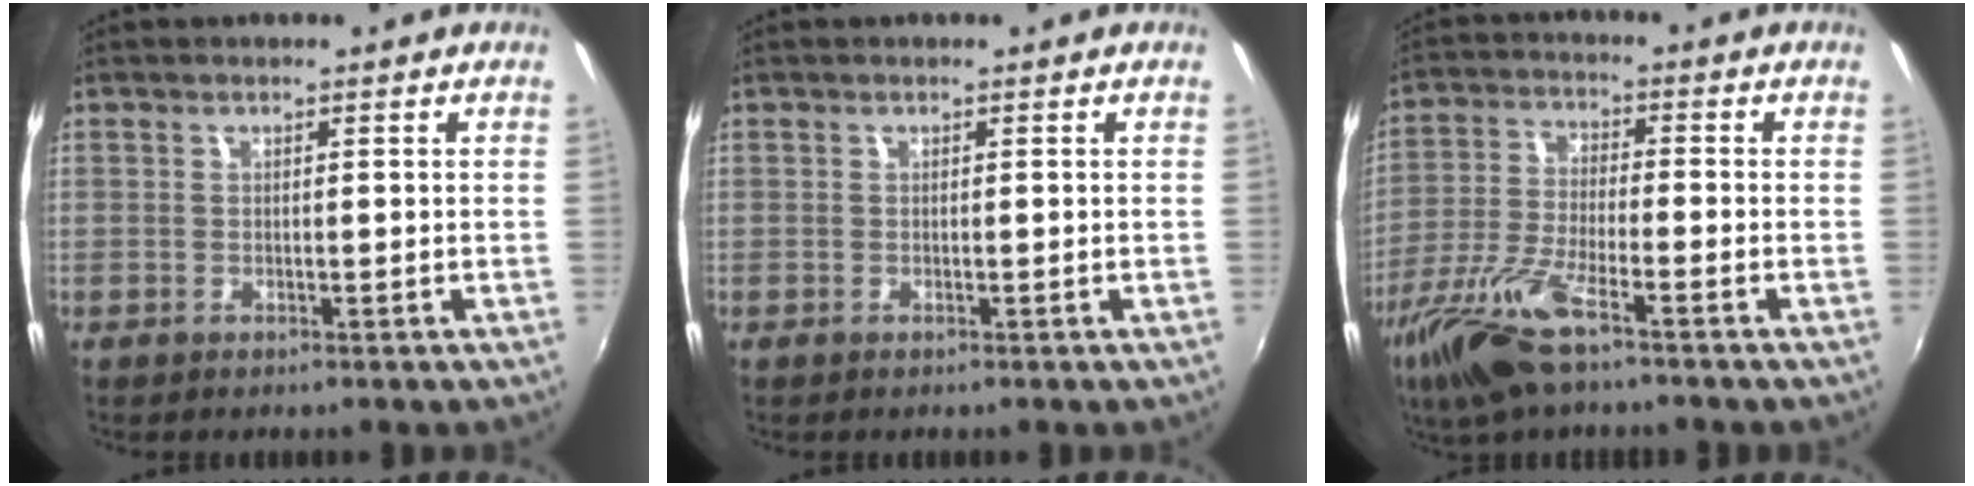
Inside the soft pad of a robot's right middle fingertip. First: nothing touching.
{"total": 0.0}
{"total": 11.8, "force": [-7.7, 2.5, 8.7], "torque": [-0.189, -0.023, -0.152]}